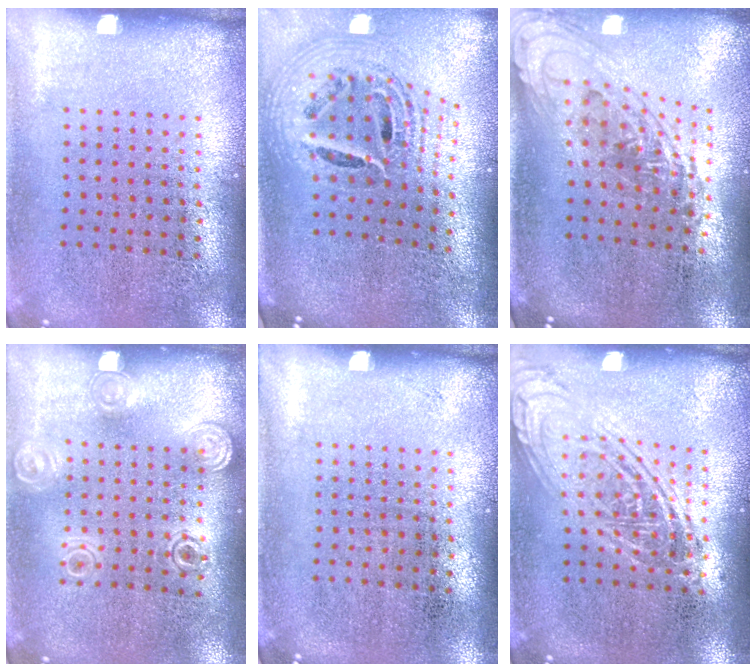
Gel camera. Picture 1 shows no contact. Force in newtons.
{"total": 2.2, "press": 1.6, "slide": 1.6}
{"total": 1.5, "press": 1.3, "slide": 0.7}
{"total": 1.3, "press": 1.2, "slide": 0.4}
{"total": 0.0}
{"total": 2.3, "press": 2.3, "slide": 0.2}